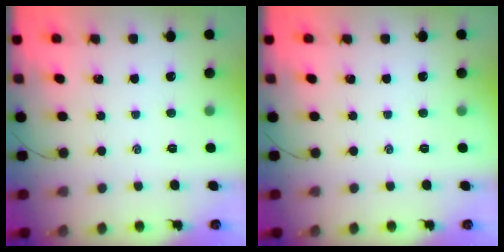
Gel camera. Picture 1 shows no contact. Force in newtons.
{"total": 0.0}